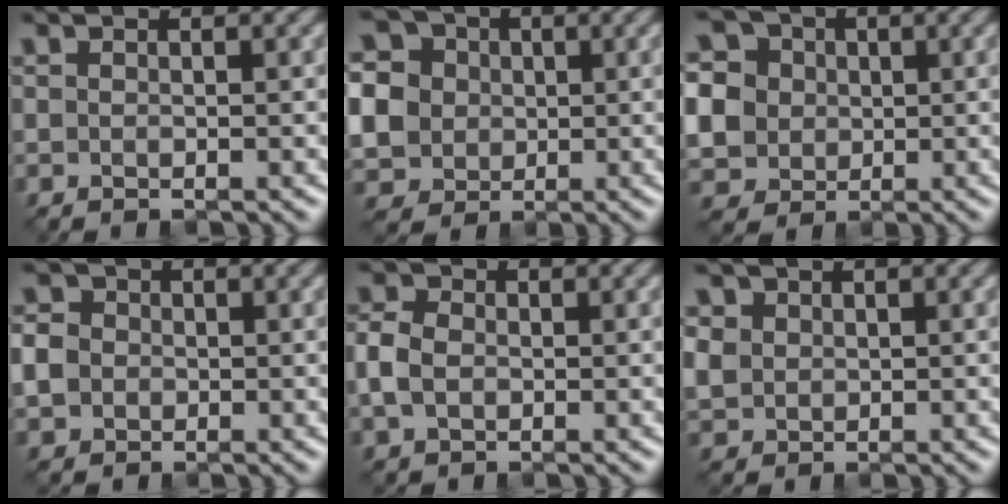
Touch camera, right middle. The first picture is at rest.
{"total": 11.2, "force": [1.1, 10.2, 4.5], "torque": [-0.129, 0.012, 0.007]}
{"total": 11.4, "force": [1.9, 10.2, 4.6], "torque": [-0.128, 0.020, 0.018]}
{"total": 3.8, "force": [0.0, 3.5, 1.6], "torque": [-0.034, 0.010, -0.009]}
{"total": 3.7, "force": [-0.2, 2.9, 2.2], "torque": [-0.058, 0.003, -0.009]}
{"total": 3.9, "force": [1.2, 3.3, 1.6], "torque": [-0.069, 0.015, 0.030]}